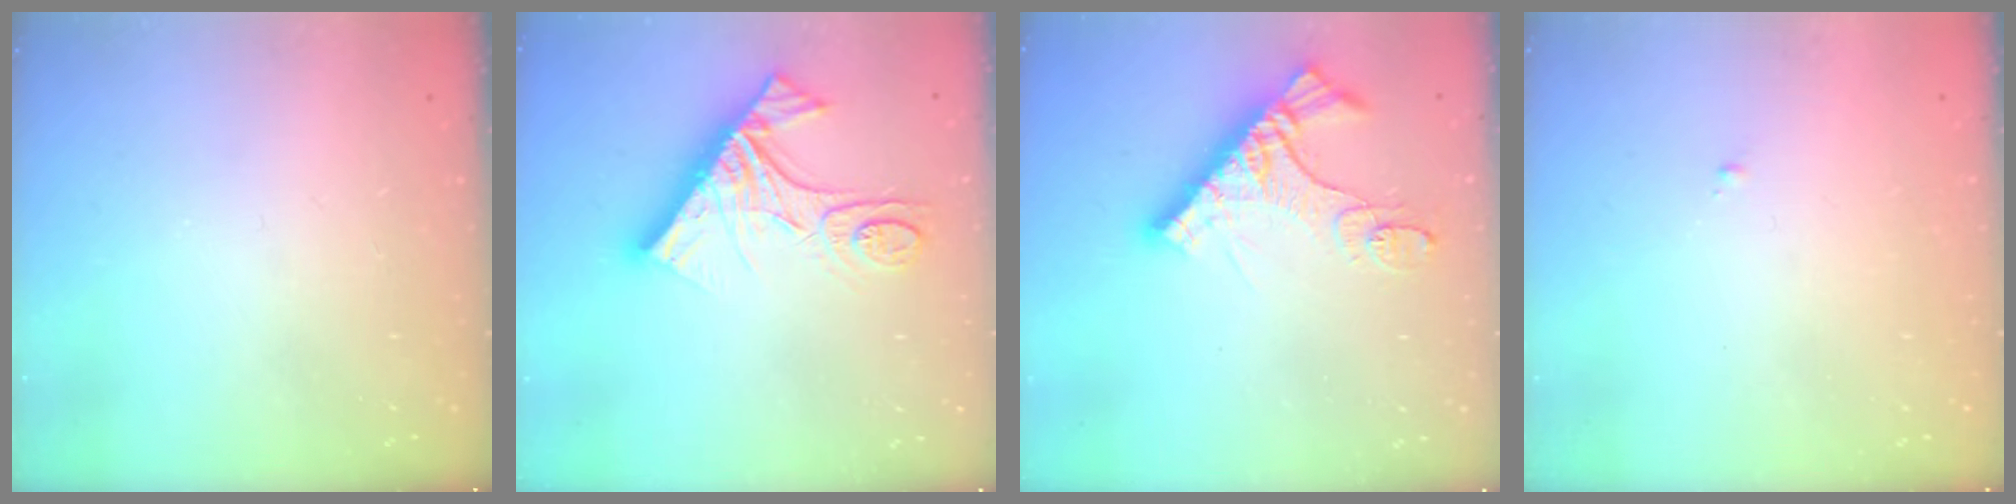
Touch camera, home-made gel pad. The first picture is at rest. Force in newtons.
{"total": 17.9, "press": 17.8, "slide": 2.0}
{"total": 12.3, "press": 12.2, "slide": 1.2}
{"total": 0.6, "press": 0.6, "slide": 0.2}